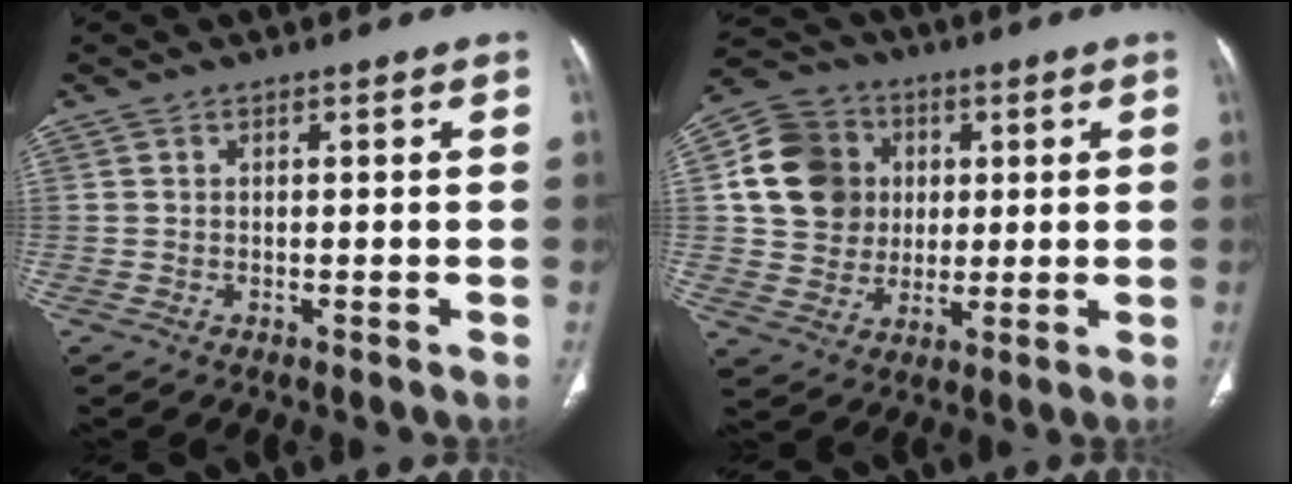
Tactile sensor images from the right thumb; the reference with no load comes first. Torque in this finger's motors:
{"motor_torque": [1.49, 1.38, 0.76, -0.64, 0.00]}